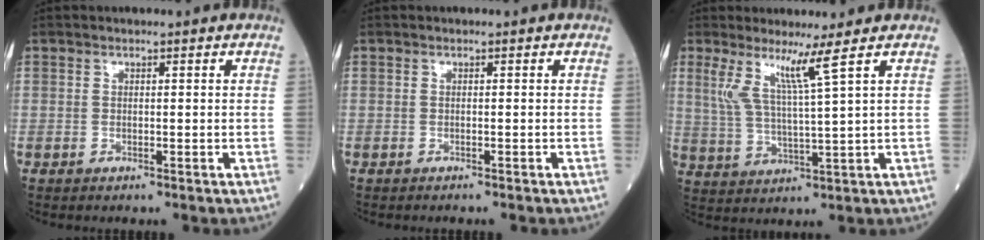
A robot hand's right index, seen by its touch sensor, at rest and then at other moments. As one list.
[{"total": 0.9, "force": [-0.8, -0.1, 0.4], "torque": [-0.009, -0.002, -0.012]}, {"total": 6.1, "force": [3.4, -1.5, 4.8], "torque": [-0.101, -0.008, 0.071]}]